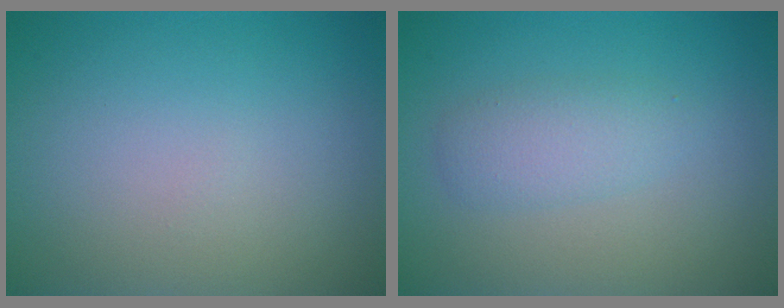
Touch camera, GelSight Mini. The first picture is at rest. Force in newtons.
{"total": 2.3, "press": 2.3, "slide": 0.1}